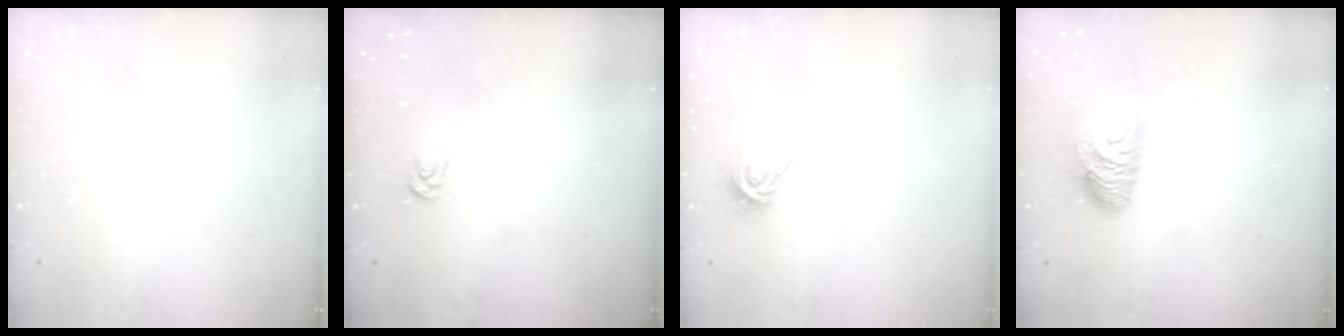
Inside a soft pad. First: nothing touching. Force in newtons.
{"total": 3.2, "press": 3.1, "slide": 0.4}
{"total": 8.7, "press": 8.7, "slide": 0.5}
{"total": 9.9, "press": 9.9, "slide": 0.4}